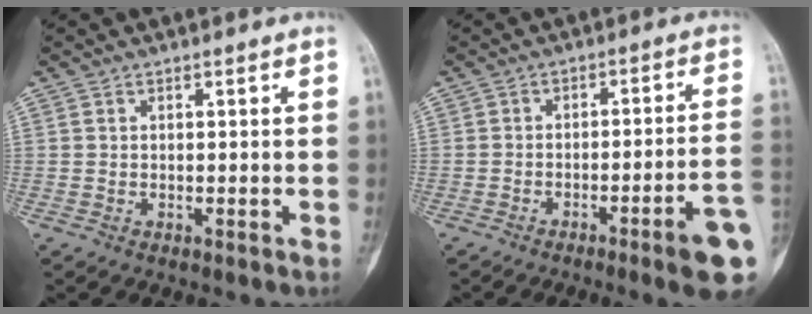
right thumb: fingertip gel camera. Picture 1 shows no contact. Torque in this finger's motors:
{"motor_torque": [3.79, 1.14, 1.34, -1.43, 0.37]}